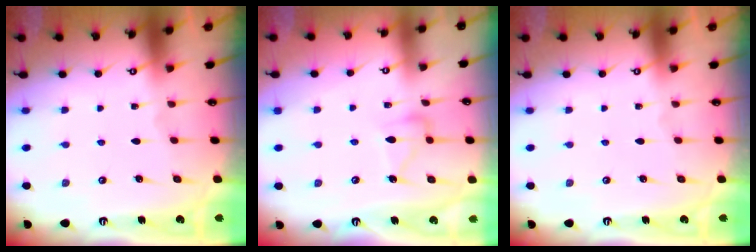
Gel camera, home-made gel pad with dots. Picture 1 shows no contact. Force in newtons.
{"total": 7.6, "press": 7.5, "slide": 0.5}
{"total": 0.0}